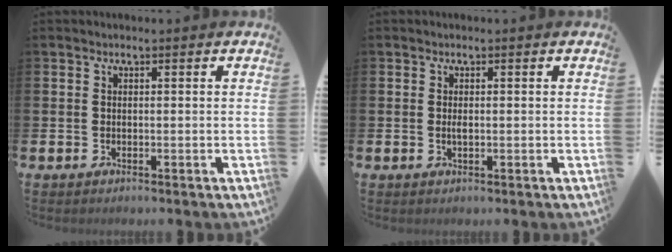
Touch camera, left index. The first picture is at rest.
{"total": 0.8, "force": [0.0, 0.3, 0.8], "torque": [-0.014, 0.000, 0.000]}